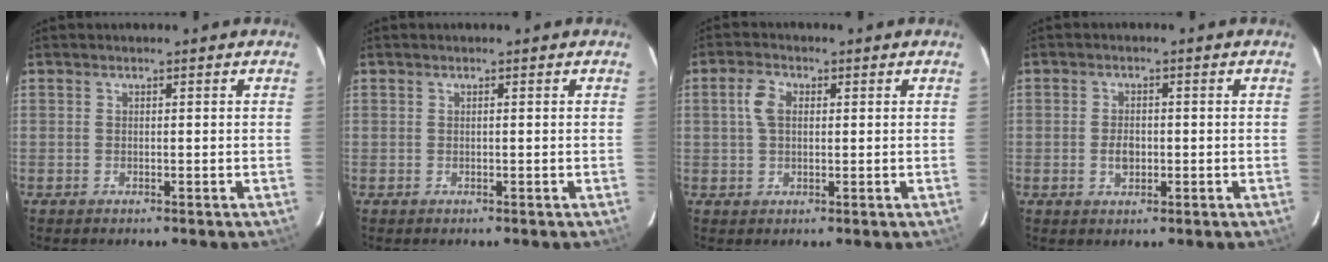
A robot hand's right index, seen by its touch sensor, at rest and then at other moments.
{"total": 0.0}
{"total": 4.2, "force": [0.8, 2.7, 3.1], "torque": [-0.063, 0.011, 0.016]}
{"total": 3.0, "force": [-0.5, 2.1, 2.1], "torque": [-0.040, 0.002, -0.007]}